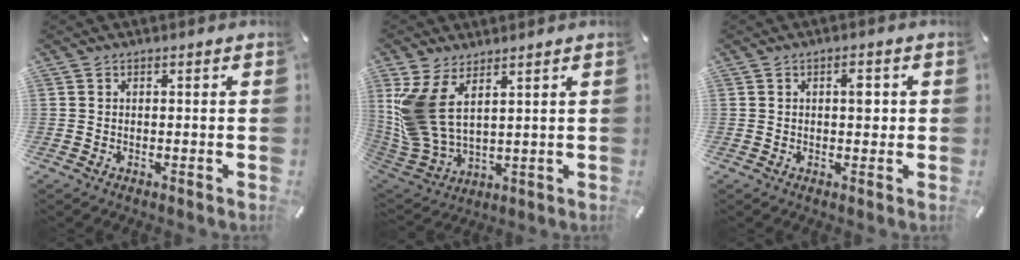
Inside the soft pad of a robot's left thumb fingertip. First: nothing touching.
{"total": 12.2, "force": [5.2, 6.8, 8.7], "torque": [-0.216, -0.027, 0.099]}
{"total": 3.4, "force": [0.6, 1.8, 2.9], "torque": [-0.026, -0.005, 0.001]}